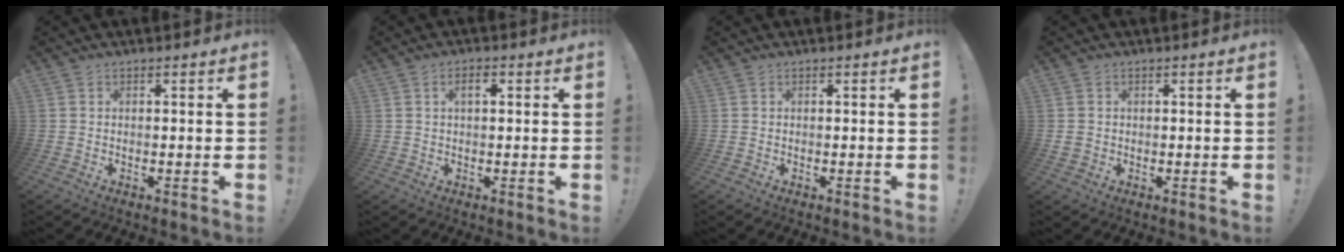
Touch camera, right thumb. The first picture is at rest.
{"total": 2.6, "force": [0.7, 1.3, 2.1], "torque": [-0.028, 0.003, 0.008]}
{"total": 0.0}
{"total": 1.6, "force": [0.2, 1.6, 0.5], "torque": [-0.008, 0.002, 0.004]}